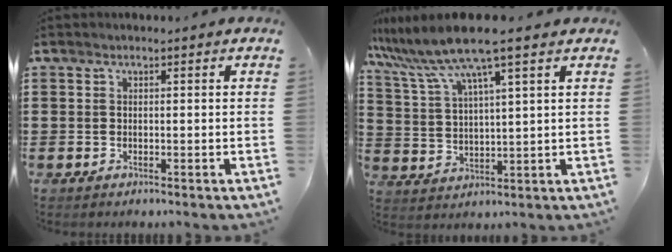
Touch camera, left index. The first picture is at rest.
{"total": 9.7, "force": [7.4, 0.1, 6.3], "torque": [-0.152, -0.034, 0.124]}